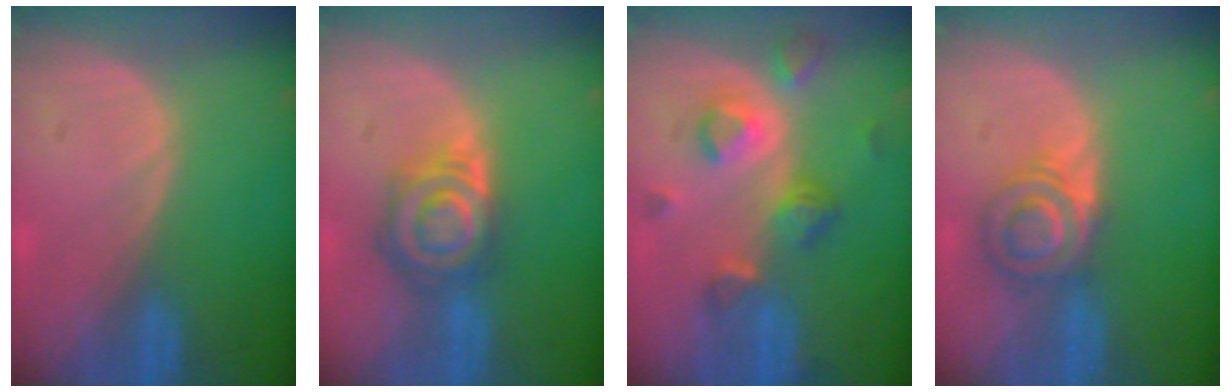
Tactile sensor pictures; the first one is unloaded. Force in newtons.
{"total": 7.8, "press": 7.0, "slide": 3.4}
{"total": 8.0, "press": 7.1, "slide": 3.7}
{"total": 5.8, "press": 5.7, "slide": 1.1}